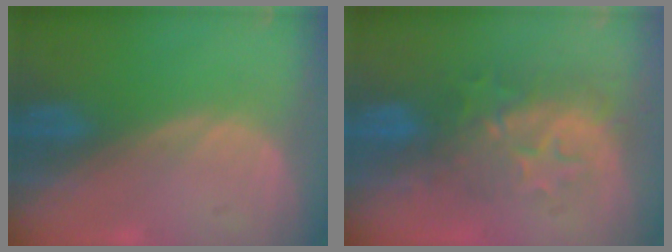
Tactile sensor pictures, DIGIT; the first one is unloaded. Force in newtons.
{"total": 8.4, "press": 8.1, "slide": 2.2}